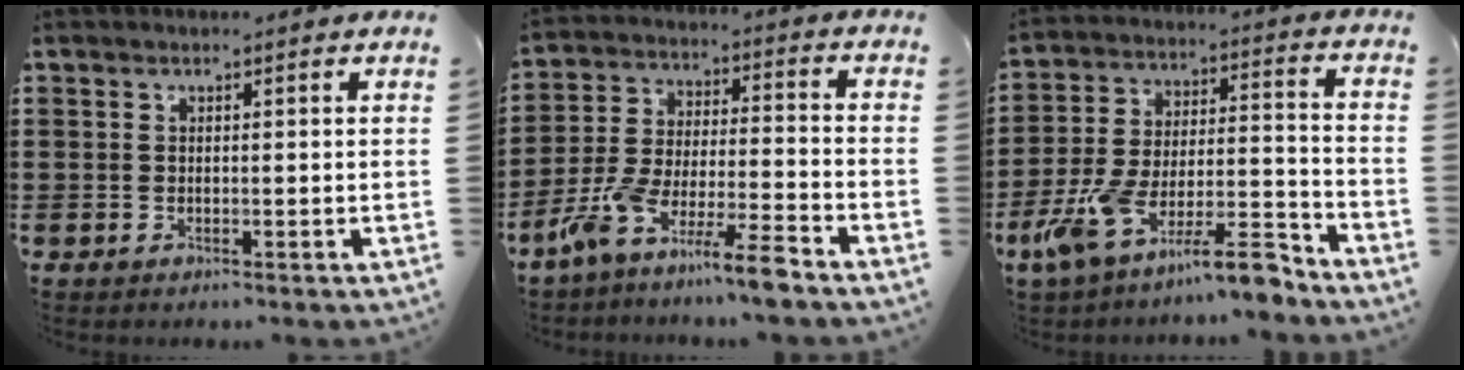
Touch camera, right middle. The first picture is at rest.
{"total": 9.7, "force": [-8.2, 0.0, 5.2], "torque": [-0.110, 0.002, -0.165]}
{"total": 12.1, "force": [-9.6, 1.6, 7.1], "torque": [-0.138, 0.016, -0.186]}